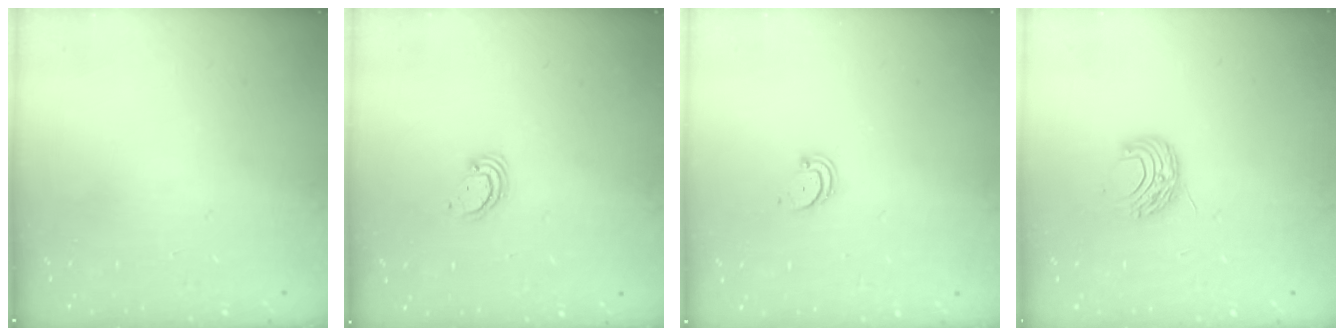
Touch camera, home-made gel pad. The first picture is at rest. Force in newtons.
{"total": 2.3, "press": 2.3, "slide": 0.1}
{"total": 1.9, "press": 1.9, "slide": 0.2}
{"total": 7.5, "press": 7.4, "slide": 0.6}